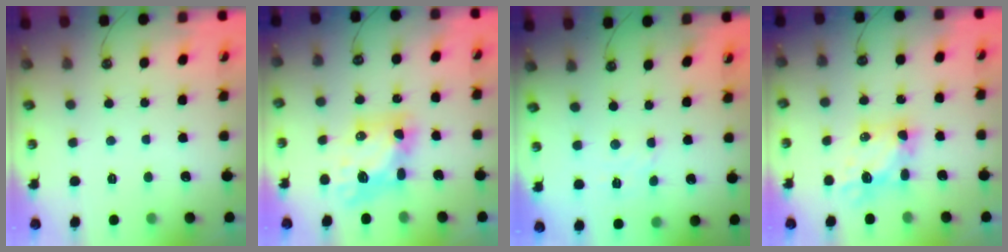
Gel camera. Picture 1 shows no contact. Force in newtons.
{"total": 7.1, "press": 7.0, "slide": 0.6}
{"total": 2.8, "press": 2.7, "slide": 0.5}
{"total": 5.7, "press": 5.7, "slide": 0.1}